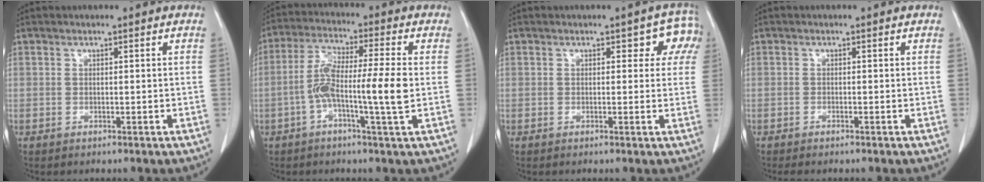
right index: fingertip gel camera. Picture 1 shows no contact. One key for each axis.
{"total": 10.5, "fx": -1.7, "fy": 0.3, "fz": 10.4, "tx": -0.198, "ty": 0.013, "tz": -0.040}
{"total": 4.0, "fx": 1.9, "fy": 2.8, "fz": 2.2, "tx": -0.004, "ty": 0.007, "tz": 0.004}
{"total": 1.7, "fx": -1.5, "fy": 0.1, "fz": 0.8, "tx": -0.012, "ty": -0.002, "tz": -0.019}